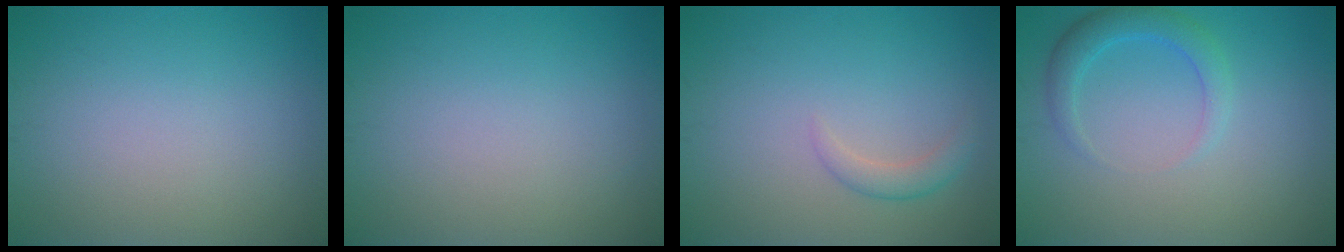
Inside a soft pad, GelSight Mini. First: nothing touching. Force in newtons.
{"total": 0.0}
{"total": 1.5, "press": 1.5, "slide": 0.1}
{"total": 2.6, "press": 2.6, "slide": 0.2}